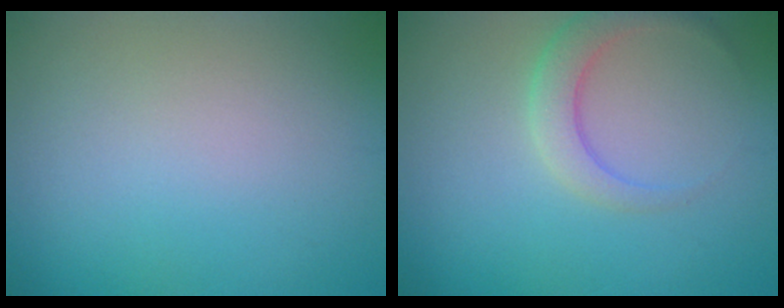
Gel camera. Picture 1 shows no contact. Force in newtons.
{"total": 2.9, "press": 2.9, "slide": 0.1}